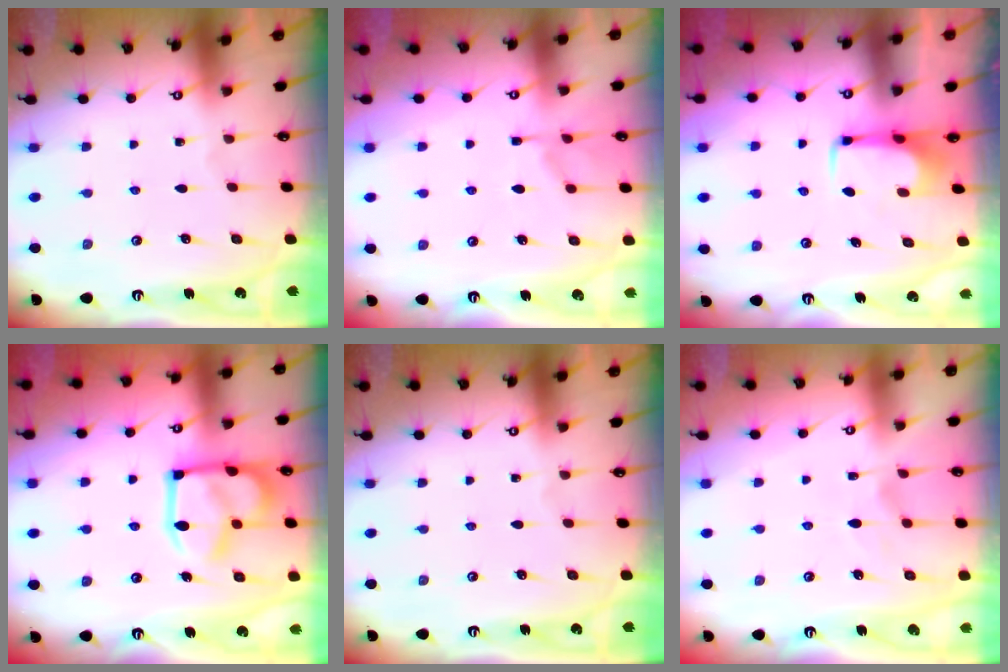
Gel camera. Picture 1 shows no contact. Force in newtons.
{"total": 1.7, "press": 0.7, "slide": 1.5}
{"total": 1.7, "press": 1.6, "slide": 0.5}
{"total": 17.4, "press": 17.3, "slide": 1.9}
{"total": 0.0}
{"total": 1.5, "press": 1.3, "slide": 0.6}